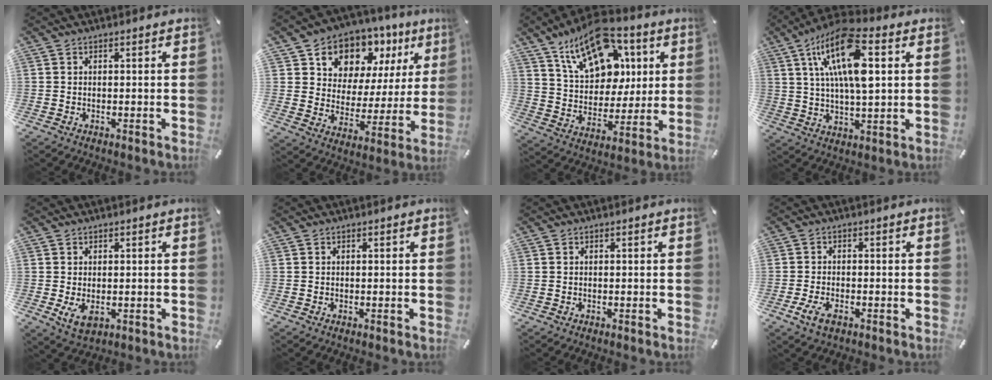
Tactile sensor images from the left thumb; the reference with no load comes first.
{"total": 10.3, "force": [7.3, 7.2, 1.0], "torque": [-0.028, -0.075, 0.135]}
{"total": 18.4, "force": [9.8, 11.9, 10.1], "torque": [-0.159, -0.044, 0.176]}
{"total": 17.0, "force": [6.1, 6.3, 14.5], "torque": [-0.288, -0.007, 0.098]}
{"total": 3.7, "force": [-0.5, 2.4, 2.8], "torque": [-0.060, -0.006, -0.011]}
{"total": 0.0}
{"total": 0.0}
{"total": 3.9, "force": [-2.1, 2.0, 2.7], "torque": [-0.070, 0.000, -0.042]}